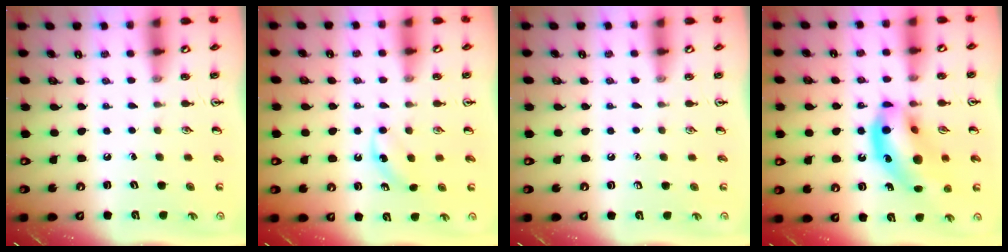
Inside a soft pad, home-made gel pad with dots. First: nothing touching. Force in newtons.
{"total": 3.3, "press": 3.0, "slide": 1.3}
{"total": 0.0}
{"total": 16.0, "press": 15.4, "slide": 4.2}